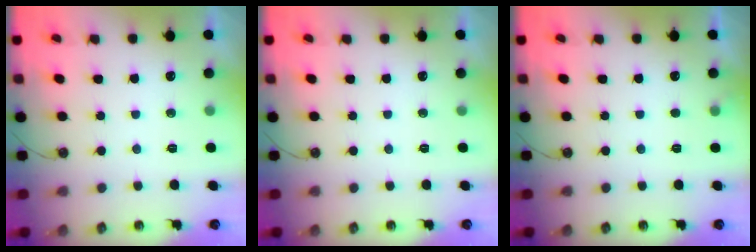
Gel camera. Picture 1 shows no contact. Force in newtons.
{"total": 0.0}
{"total": 2.6, "press": 2.6, "slide": 0.4}